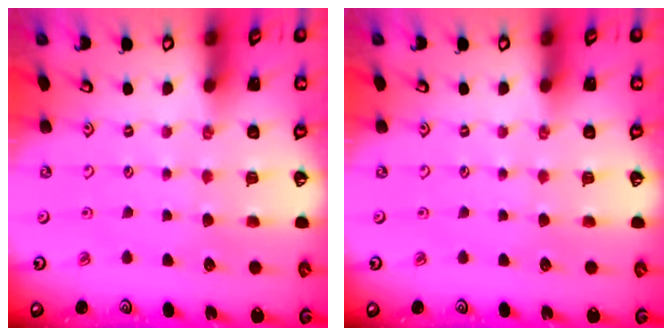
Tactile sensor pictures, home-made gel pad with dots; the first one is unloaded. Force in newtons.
{"total": 0.0}